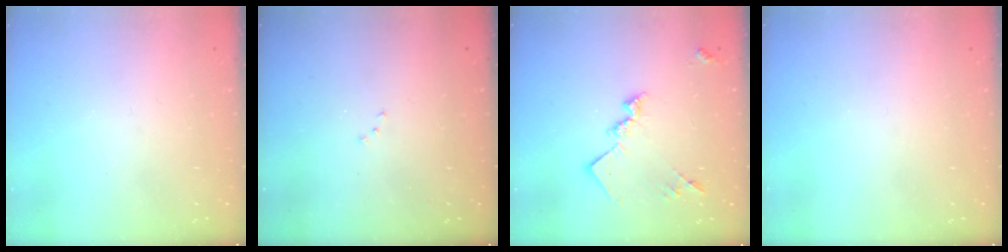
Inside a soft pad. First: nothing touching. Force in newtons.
{"total": 6.5, "press": 6.4, "slide": 0.9}
{"total": 13.9, "press": 13.8, "slide": 0.9}
{"total": 0.0}